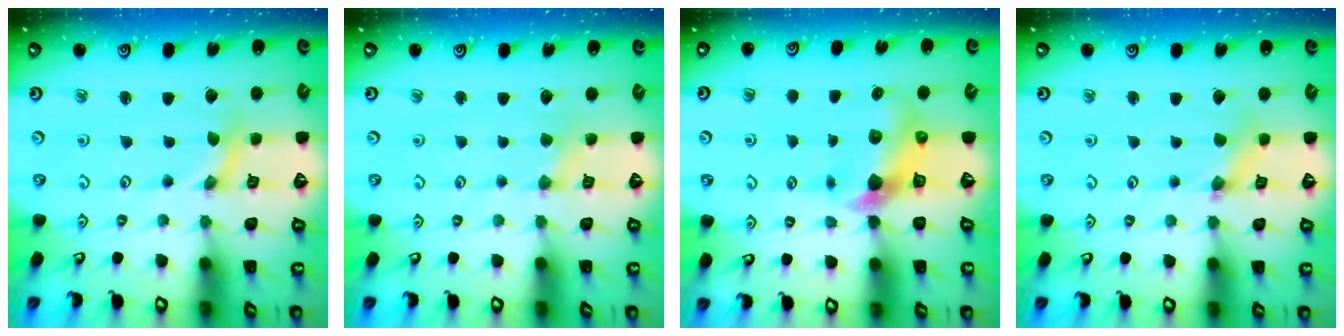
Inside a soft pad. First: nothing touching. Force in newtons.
{"total": 1.6, "press": 1.5, "slide": 0.4}
{"total": 6.1, "press": 6.0, "slide": 0.7}
{"total": 1.2, "press": 1.2, "slide": 0.3}